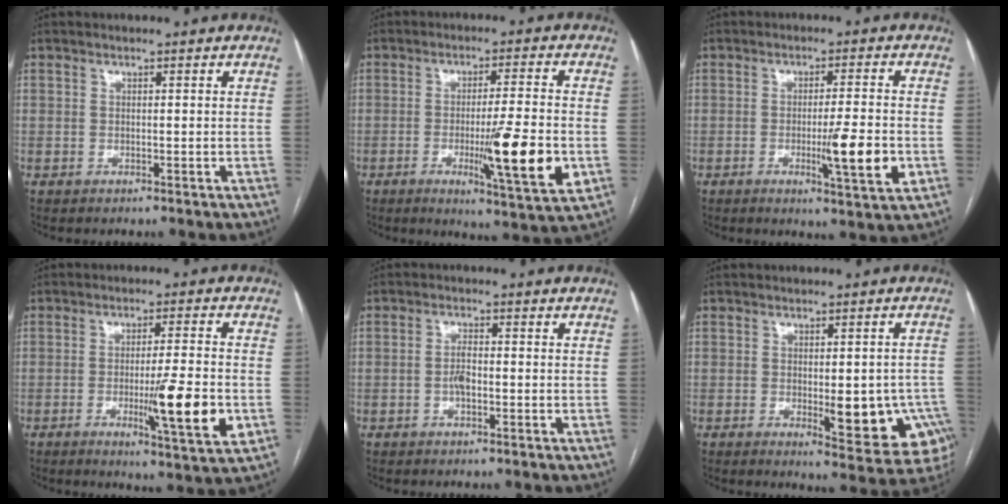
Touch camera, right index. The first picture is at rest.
{"total": 13.0, "force": [-3.2, 0.4, 12.6], "torque": [-0.192, -0.026, -0.049]}
{"total": 8.4, "force": [-2.1, 0.2, 8.1], "torque": [-0.124, -0.015, -0.032]}
{"total": 11.1, "force": [-2.8, 0.3, 10.7], "torque": [-0.163, -0.023, -0.043]}
{"total": 2.4, "force": [-0.6, 0.8, 2.2], "torque": [-0.043, 0.002, -0.012]}
{"total": 11.4, "force": [-3.2, 4.2, 10.1], "torque": [-0.092, 0.005, -0.030]}